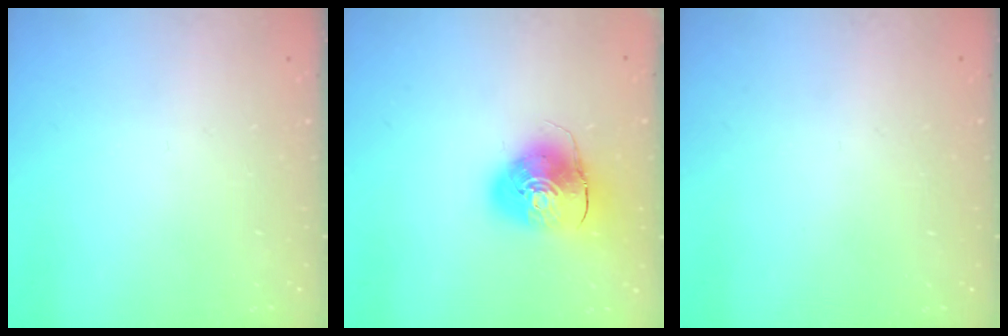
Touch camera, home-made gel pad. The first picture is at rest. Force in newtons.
{"total": 10.1, "press": 10.0, "slide": 1.6}
{"total": 0.7, "press": 0.7, "slide": 0.3}